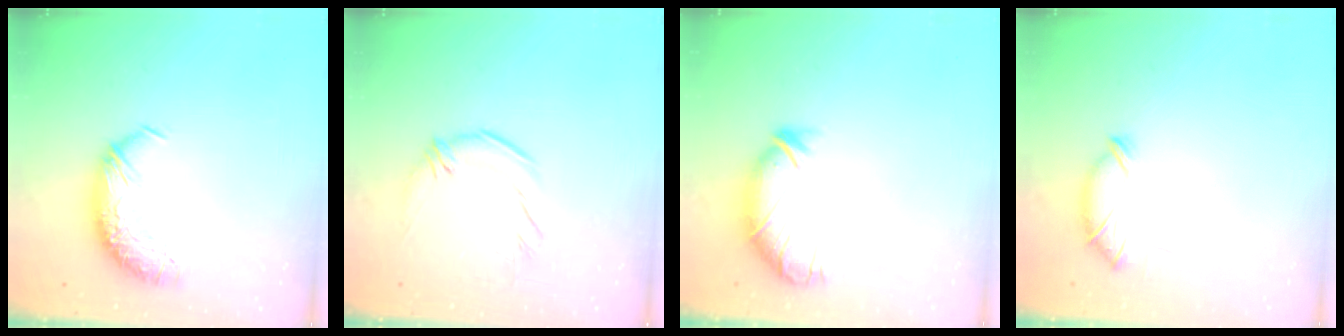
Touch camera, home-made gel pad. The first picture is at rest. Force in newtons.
{"total": 2.0, "press": 0.3, "slide": 2.0}
{"total": 3.4, "press": 3.0, "slide": 1.6}
{"total": 7.0, "press": 7.0, "slide": 0.3}